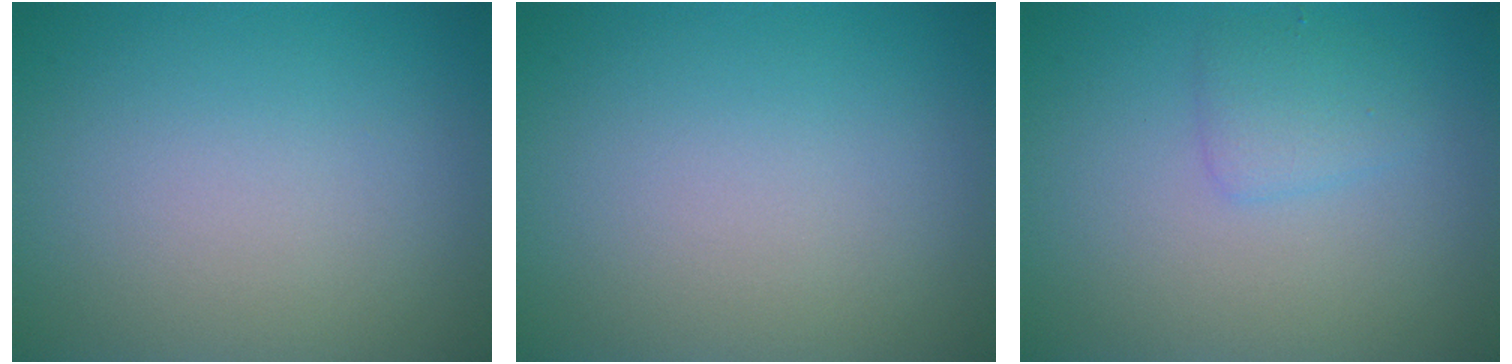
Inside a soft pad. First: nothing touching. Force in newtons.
{"total": 0.0}
{"total": 1.8, "press": 1.8, "slide": 0.0}